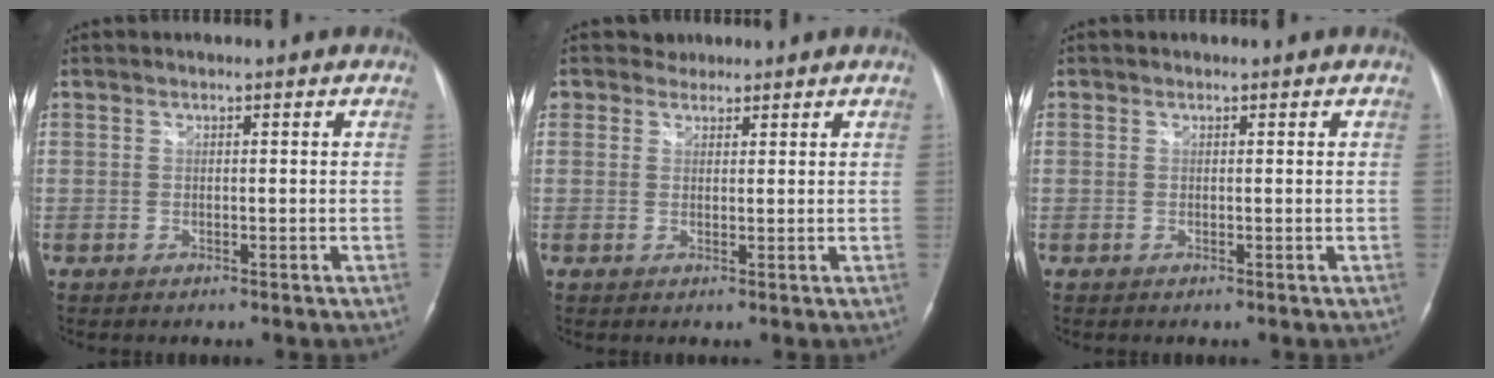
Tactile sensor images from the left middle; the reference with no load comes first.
{"total": 1.9, "force": [1.5, 1.0, -0.5], "torque": [0.011, 0.006, 0.018]}
{"total": 0.0}